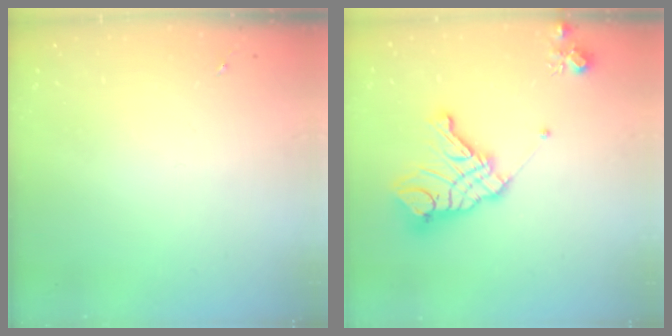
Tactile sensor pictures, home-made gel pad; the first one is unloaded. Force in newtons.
{"total": 17.5, "press": 17.4, "slide": 2.0}